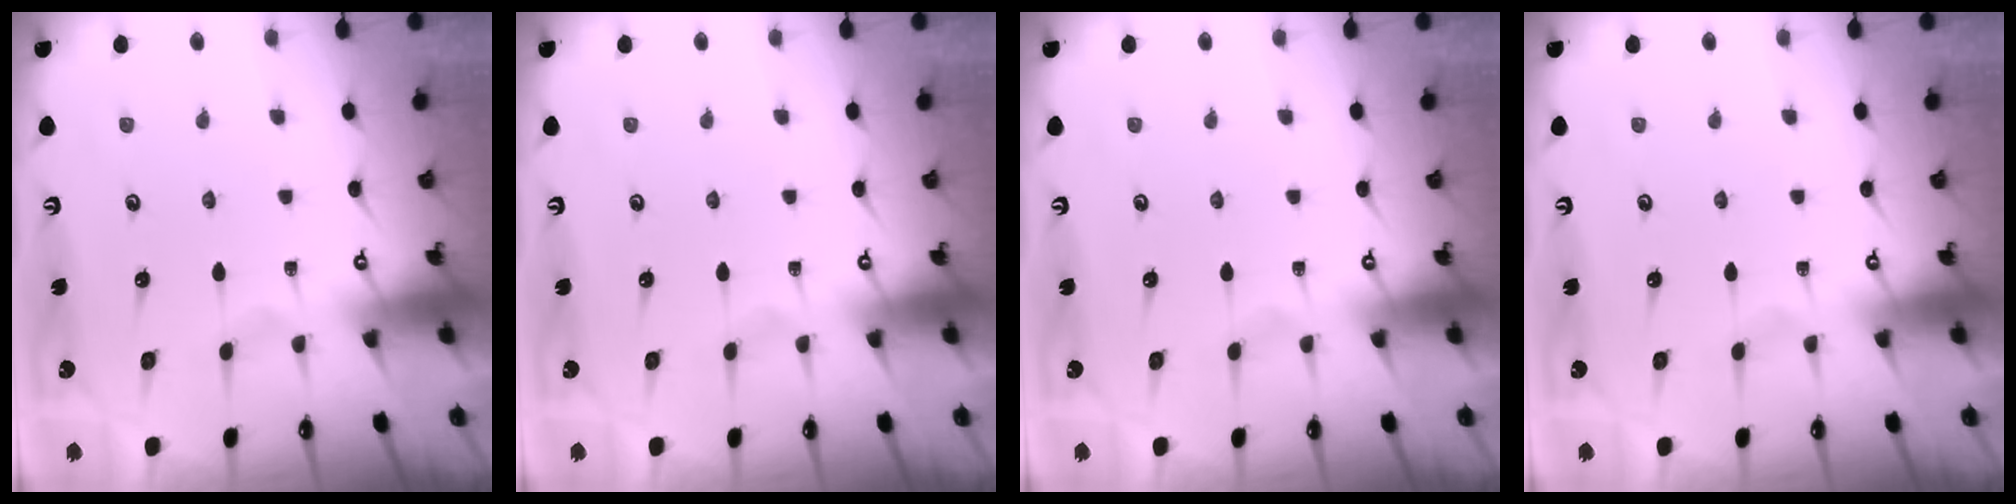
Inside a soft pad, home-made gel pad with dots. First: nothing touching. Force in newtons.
{"total": 0.0}
{"total": 0.0}
{"total": 0.0}